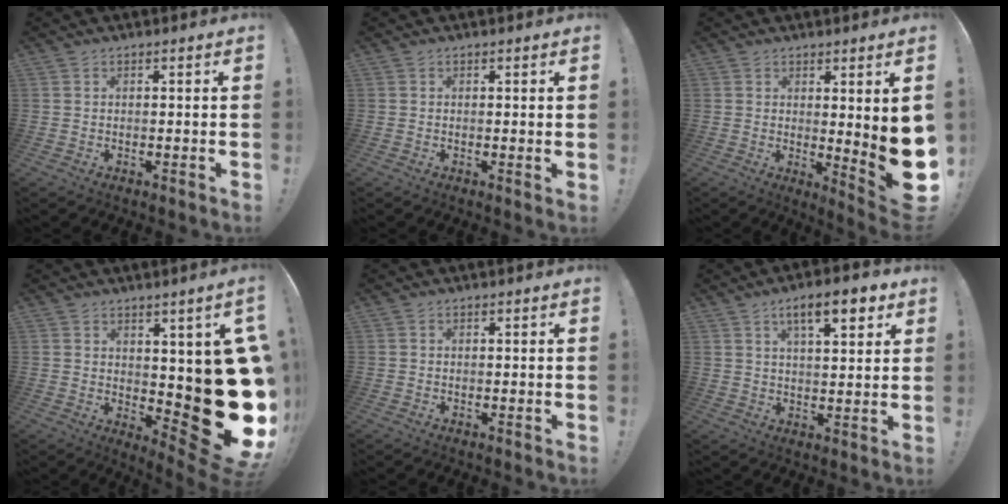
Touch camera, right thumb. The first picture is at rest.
{"total": 0.8, "force": [0.5, -0.1, 0.6], "torque": [0.005, -0.007, 0.006]}
{"total": 8.8, "force": [1.1, 0.4, 8.7], "torque": [-0.102, -0.038, 0.017]}
{"total": 19.3, "force": [1.7, 7.7, 17.6], "torque": [-0.188, -0.063, 0.060]}
{"total": 0.0}
{"total": 10.1, "force": [5.2, 3.2, 8.1], "torque": [-0.111, -0.018, 0.081]}